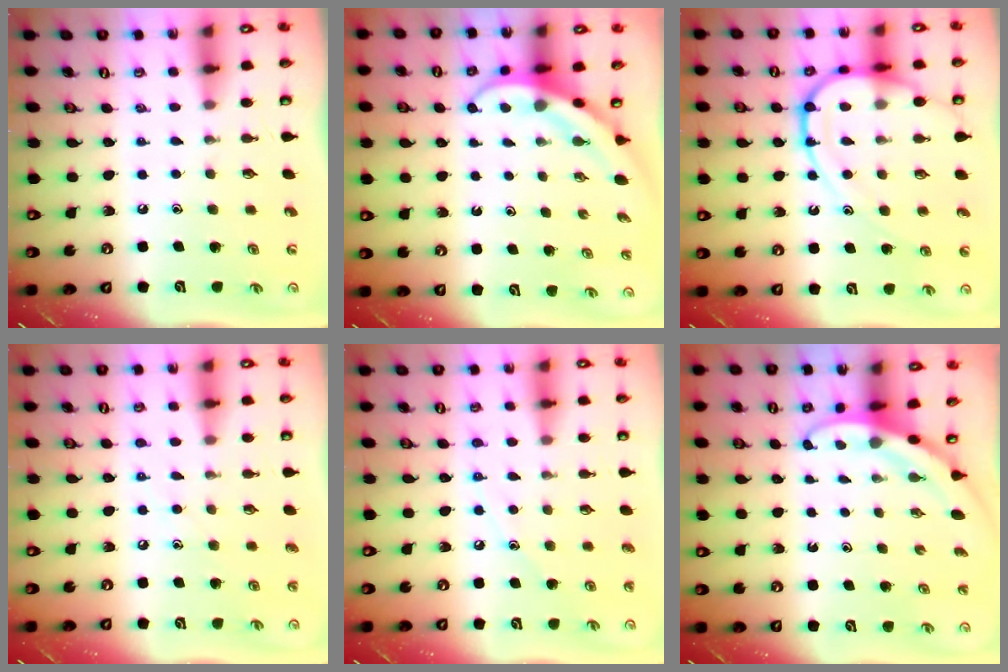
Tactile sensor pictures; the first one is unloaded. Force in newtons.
{"total": 4.0, "press": 3.9, "slide": 0.4}
{"total": 13.5, "press": 13.4, "slide": 1.2}
{"total": 5.8, "press": 5.8, "slide": 0.4}
{"total": 7.1, "press": 7.1, "slide": 0.4}
{"total": 3.1, "press": 3.1, "slide": 0.1}